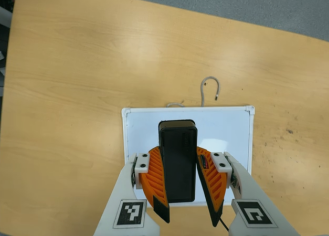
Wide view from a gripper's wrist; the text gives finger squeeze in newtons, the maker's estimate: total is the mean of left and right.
{"total": 8.6, "left": 8.7, "right": 8.5}